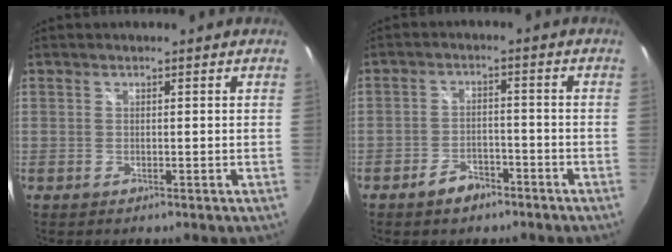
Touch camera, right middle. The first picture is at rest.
{"total": 4.9, "force": [-3.7, 2.5, 2.1], "torque": [-0.050, 0.010, -0.050]}